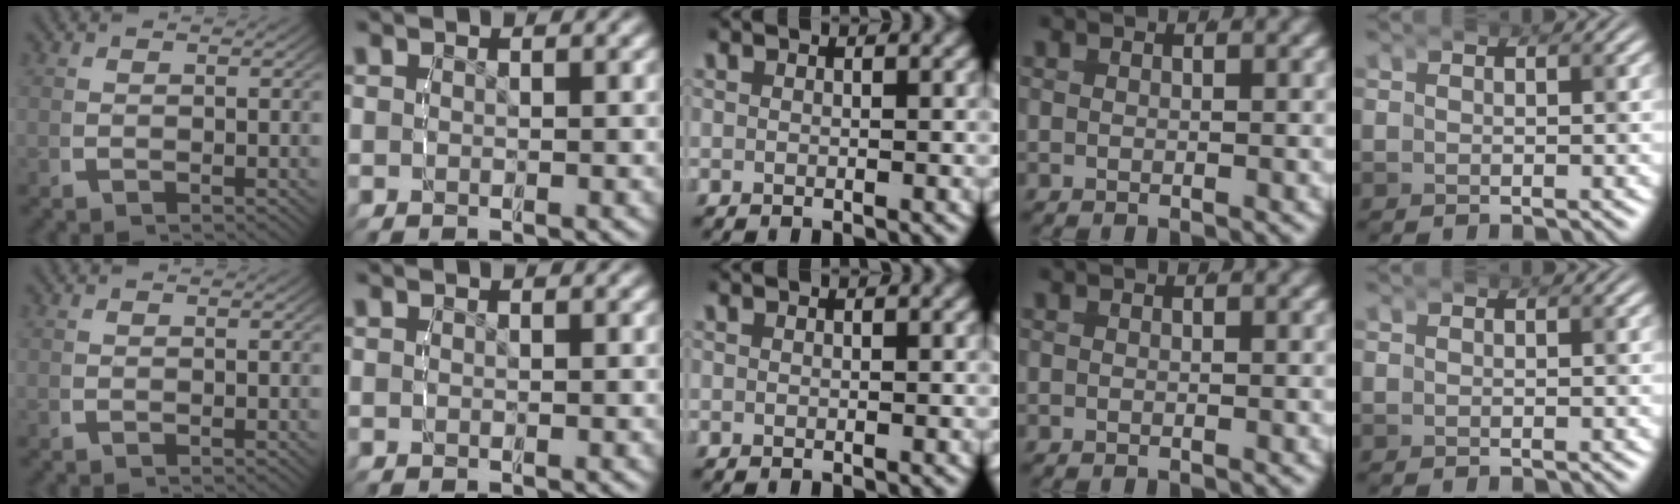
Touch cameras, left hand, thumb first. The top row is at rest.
{}